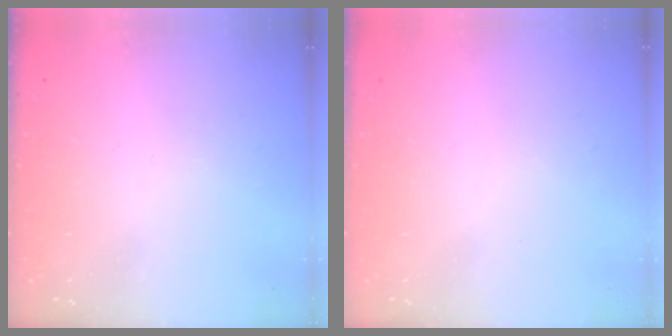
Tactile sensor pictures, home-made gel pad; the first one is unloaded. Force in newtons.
{"total": 1.7, "press": 1.7, "slide": 0.1}